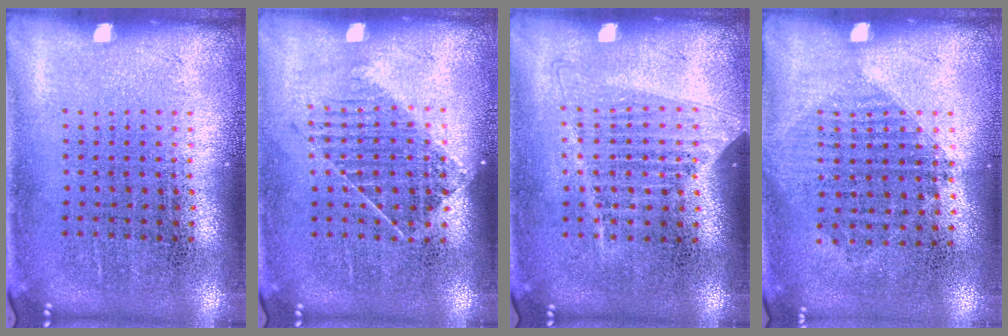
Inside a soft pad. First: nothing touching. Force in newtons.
{"total": 1.1, "press": 0.9, "slide": 0.7}
{"total": 1.0, "press": 0.9, "slide": 0.5}
{"total": 1.0, "press": 0.9, "slide": 0.4}